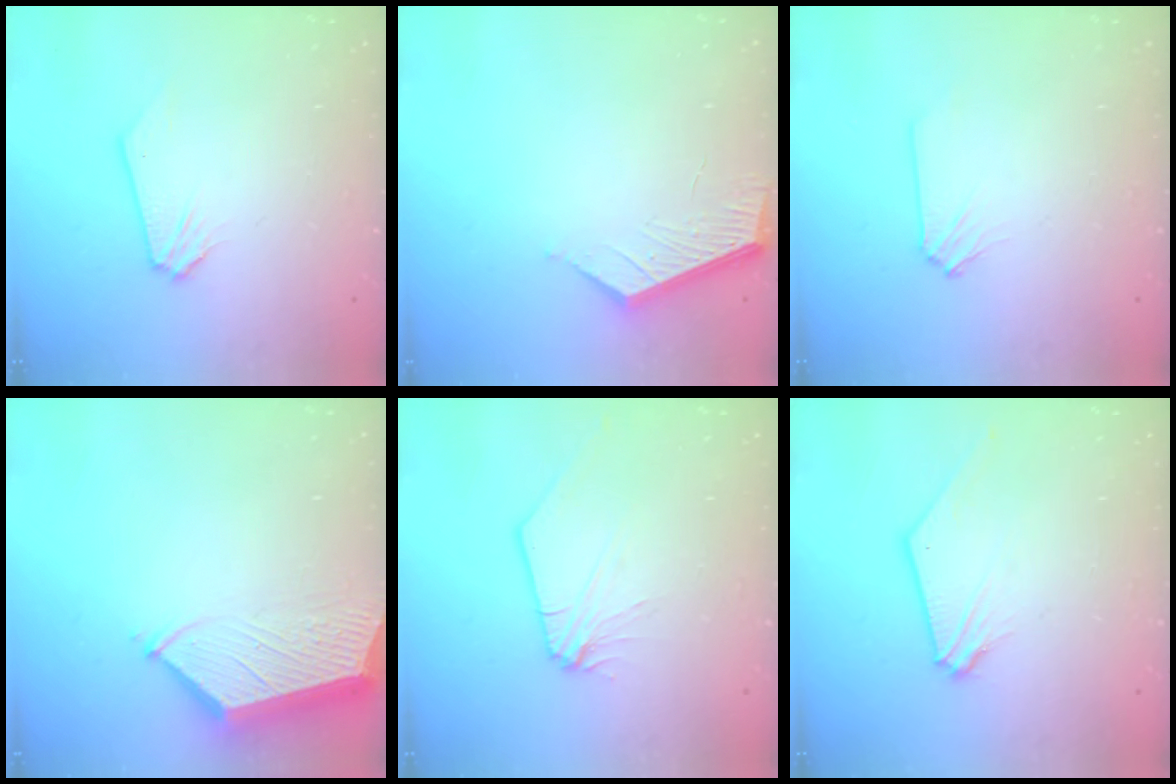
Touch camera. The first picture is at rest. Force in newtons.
{"total": 4.5, "press": 4.5, "slide": 0.2}
{"total": 0.0}
{"total": 5.6, "press": 5.6, "slide": 0.6}
{"total": 0.0}
{"total": 2.1, "press": 2.1, "slide": 0.6}